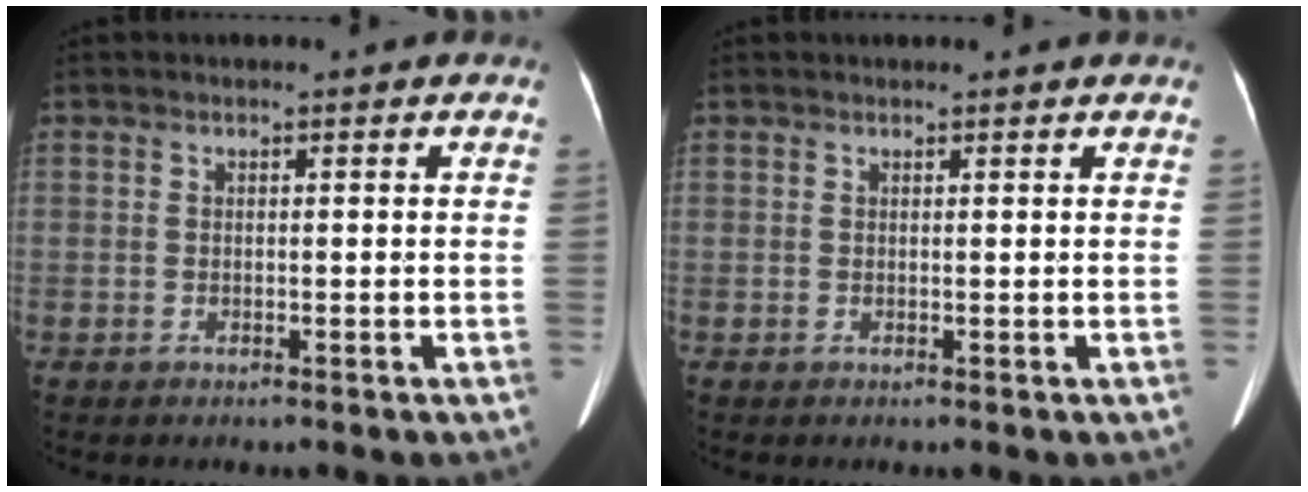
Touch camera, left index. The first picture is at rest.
{"total": 1.6, "force": [1.5, 0.1, 0.5], "torque": [-0.010, 0.013, 0.016]}